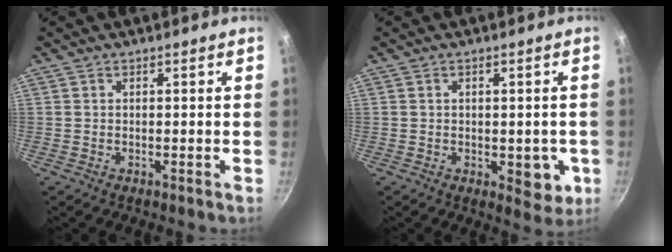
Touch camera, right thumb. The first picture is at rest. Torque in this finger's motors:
{"motor_torque": [-0.12, 0.05, 0.08, 0.25, 0.15]}